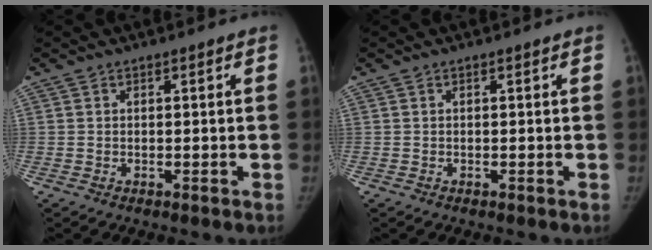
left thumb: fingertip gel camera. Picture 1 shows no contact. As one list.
[{"total": 0.0}]